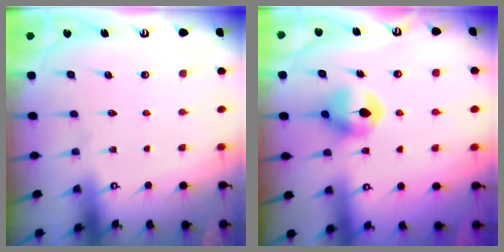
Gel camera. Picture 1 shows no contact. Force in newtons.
{"total": 8.6, "press": 8.5, "slide": 0.3}